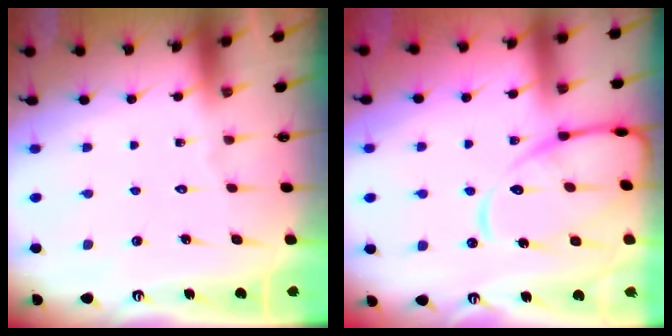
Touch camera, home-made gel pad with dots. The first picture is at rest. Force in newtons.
{"total": 13.5, "press": 13.5, "slide": 0.8}